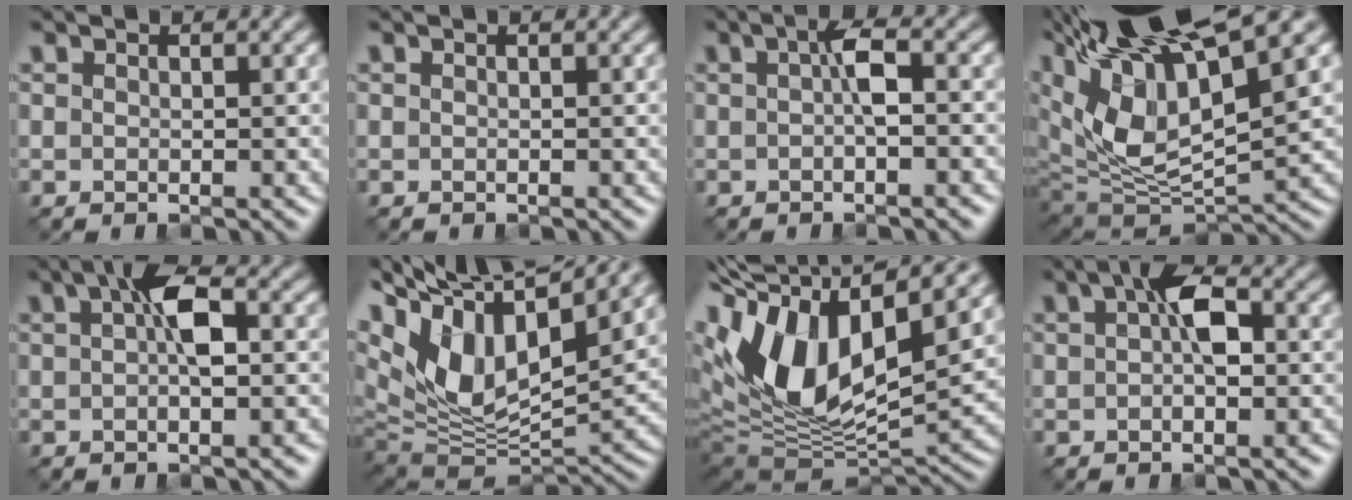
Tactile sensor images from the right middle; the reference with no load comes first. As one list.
[{"total": 0.0}, {"total": 2.4, "force": [-0.1, 0.4, 2.4], "torque": [-0.043, 0.007, -0.004]}, {"total": 13.4, "force": [7.1, 5.9, 9.7], "torque": [-0.192, 0.019, 0.133]}, {"total": 3.9, "force": [0.3, 1.4, 3.6], "torque": [-0.057, 0.013, -0.001]}, {"total": 13.8, "force": [5.8, 7.2, 10.3], "torque": [-0.201, 0.020, 0.105]}, {"total": 12.4, "force": [3.4, 7.0, 9.6], "torque": [-0.203, 0.011, 0.054]}, {"total": 3.7, "force": [0.3, 1.8, 3.2], "torque": [-0.048, 0.010, -0.003]}]